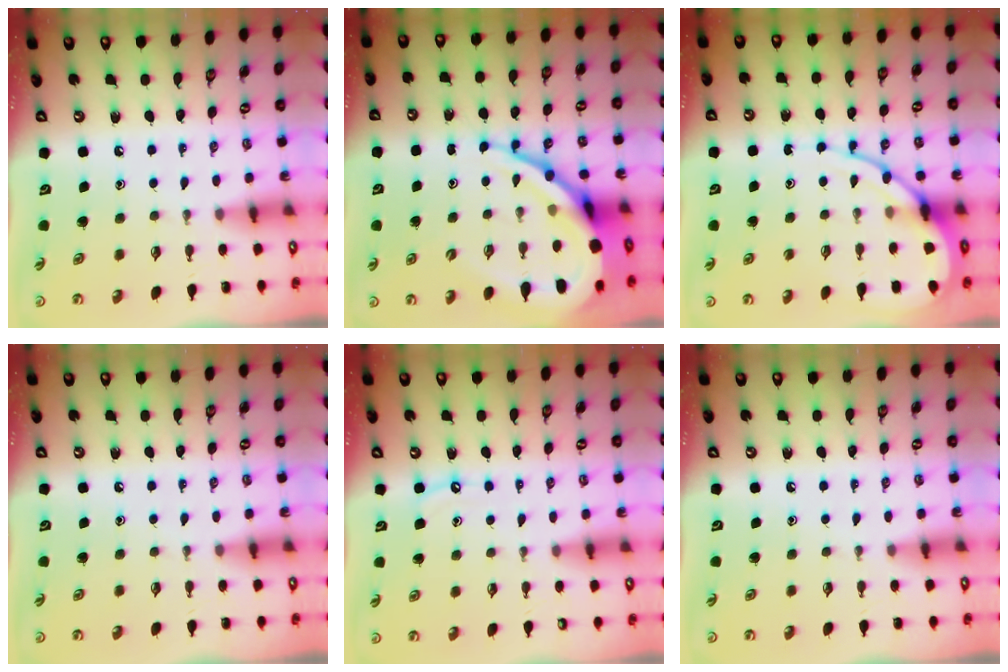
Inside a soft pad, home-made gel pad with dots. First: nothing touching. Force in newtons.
{"total": 19.1, "press": 18.9, "slide": 2.0}
{"total": 10.2, "press": 10.2, "slide": 1.0}
{"total": 0.0}
{"total": 4.4, "press": 4.4, "slide": 0.5}
{"total": 0.0}